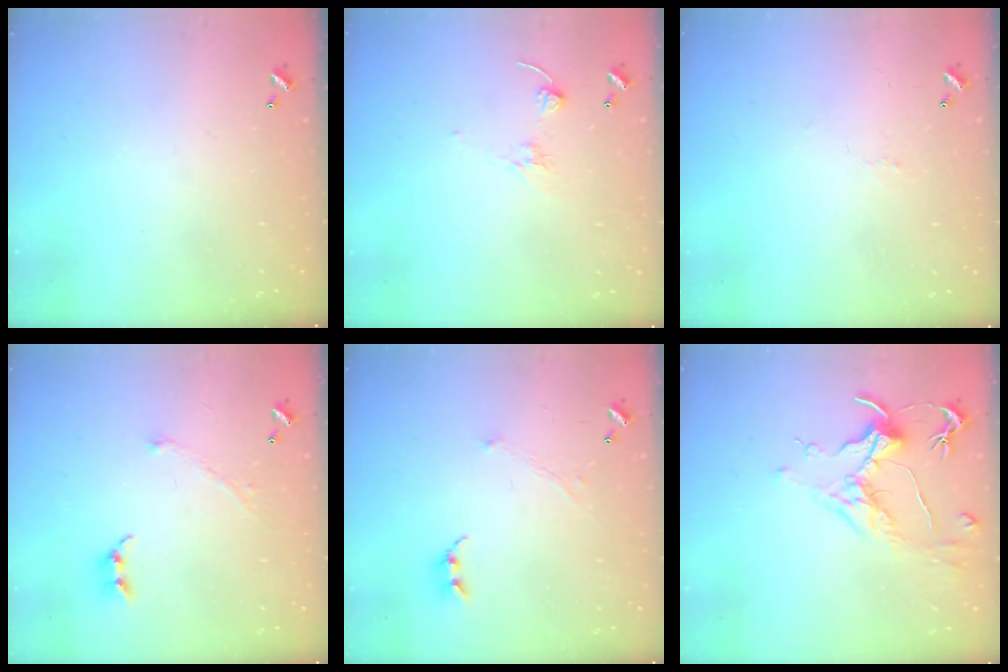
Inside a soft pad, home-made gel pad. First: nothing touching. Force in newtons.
{"total": 1.7, "press": 1.5, "slide": 0.7}
{"total": 1.6, "press": 1.5, "slide": 0.5}
{"total": 2.9, "press": 2.9, "slide": 0.4}
{"total": 0.7, "press": 0.0, "slide": 0.7}
{"total": 1.7, "press": 1.5, "slide": 0.9}